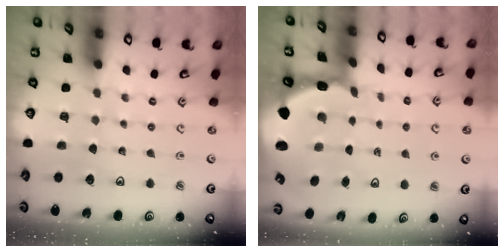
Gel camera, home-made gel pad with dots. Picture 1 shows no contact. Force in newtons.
{"total": 2.2, "press": 2.0, "slide": 1.0}